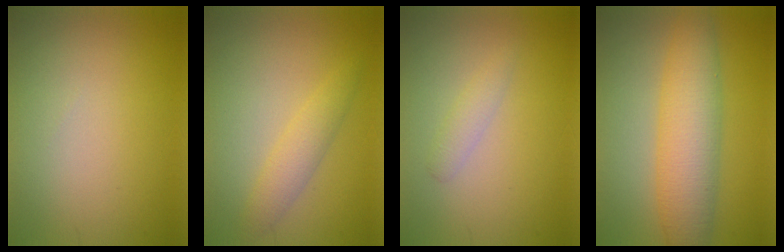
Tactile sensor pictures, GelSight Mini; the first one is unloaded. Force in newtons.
{"total": 2.4, "press": 2.4, "slide": 0.1}
{"total": 1.3, "press": 1.3, "slide": 0.1}
{"total": 6.5, "press": 6.5, "slide": 0.1}